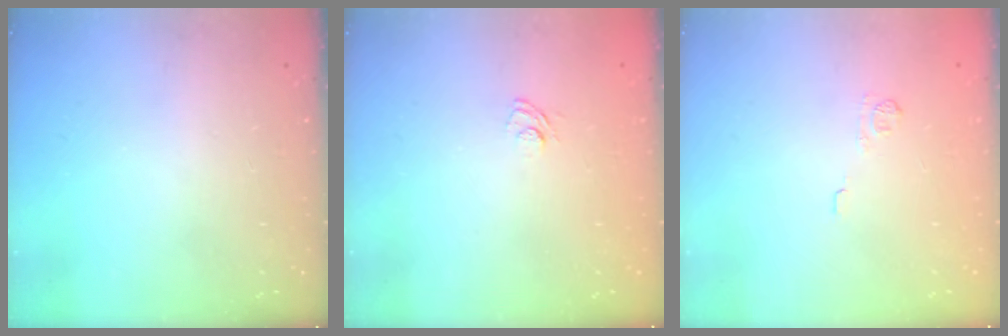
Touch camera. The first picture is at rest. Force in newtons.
{"total": 5.4, "press": 5.3, "slide": 1.2}
{"total": 4.4, "press": 4.3, "slide": 1.0}